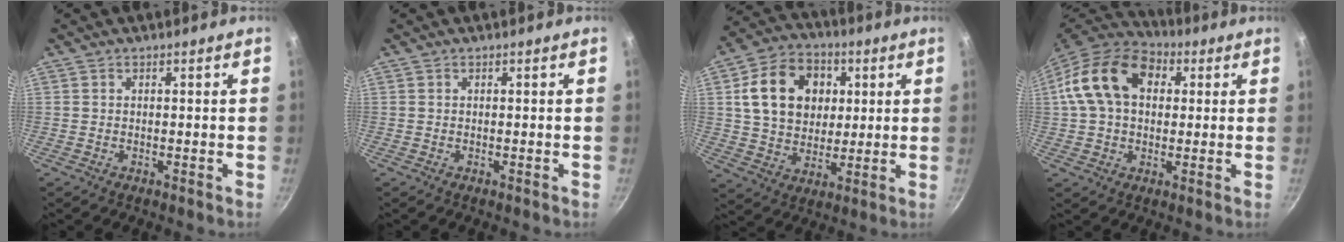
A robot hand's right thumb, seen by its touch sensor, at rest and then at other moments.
{"total": 0.0}
{"total": 16.5, "force": [3.8, 12.8, 9.7], "torque": [-0.138, 0.007, 0.061]}
{"total": 16.1, "force": [3.6, 11.5, 10.8], "torque": [-0.170, 0.026, 0.046]}